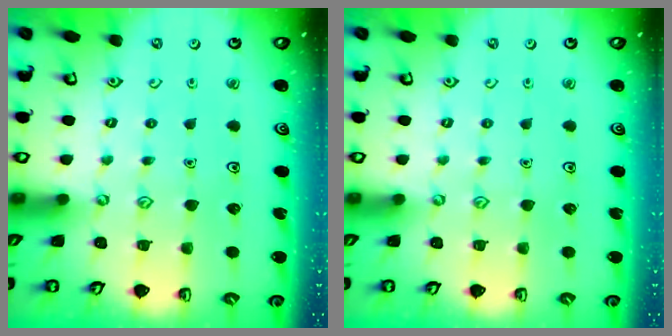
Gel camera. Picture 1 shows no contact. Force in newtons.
{"total": 0.0}